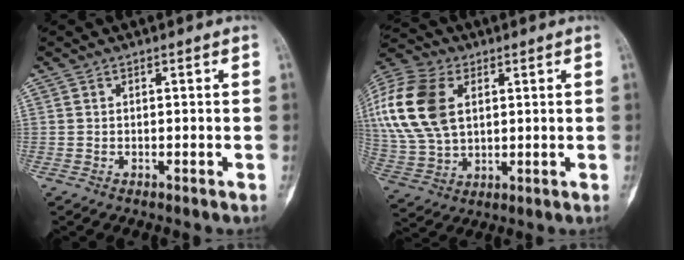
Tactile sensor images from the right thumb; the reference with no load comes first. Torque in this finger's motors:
{"motor_torque": [0.10, 0.80, 1.32, 0.55, 0.37]}